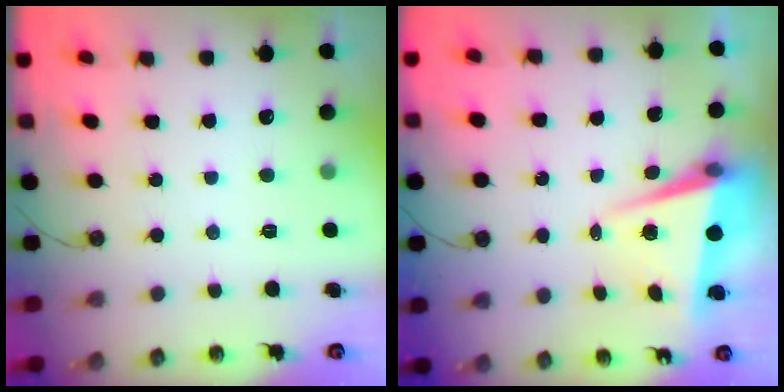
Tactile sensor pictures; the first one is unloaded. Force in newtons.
{"total": 5.9, "press": 5.6, "slide": 2.0}